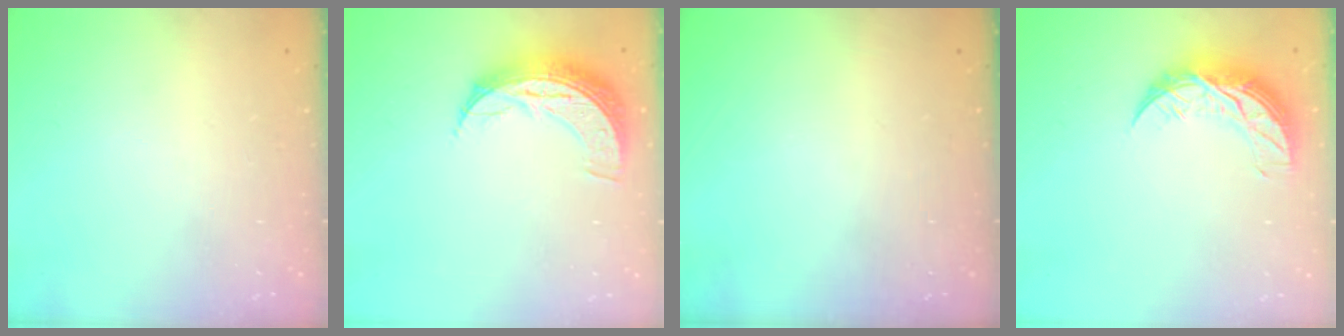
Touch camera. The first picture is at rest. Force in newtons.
{"total": 10.1, "press": 10.1, "slide": 0.7}
{"total": 0.0}
{"total": 9.9, "press": 9.9, "slide": 0.5}